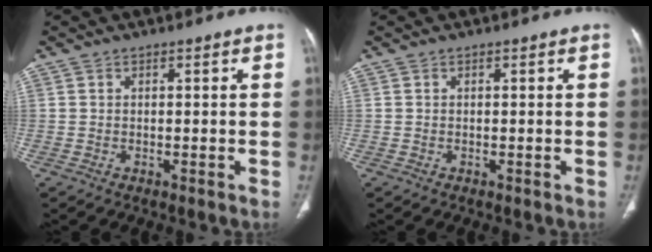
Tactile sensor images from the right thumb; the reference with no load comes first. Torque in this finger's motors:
{"motor_torque": [0.22, 0.10, -0.26, 0.06, 0.00]}